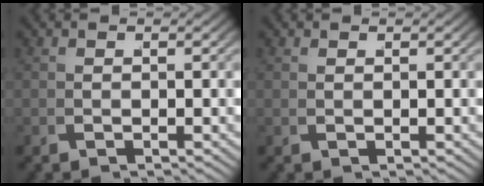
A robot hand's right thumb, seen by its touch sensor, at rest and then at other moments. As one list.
[{"total": 0.5, "force": [0.5, -0.1, 0.1], "torque": [-0.001, -0.001, 0.013]}]